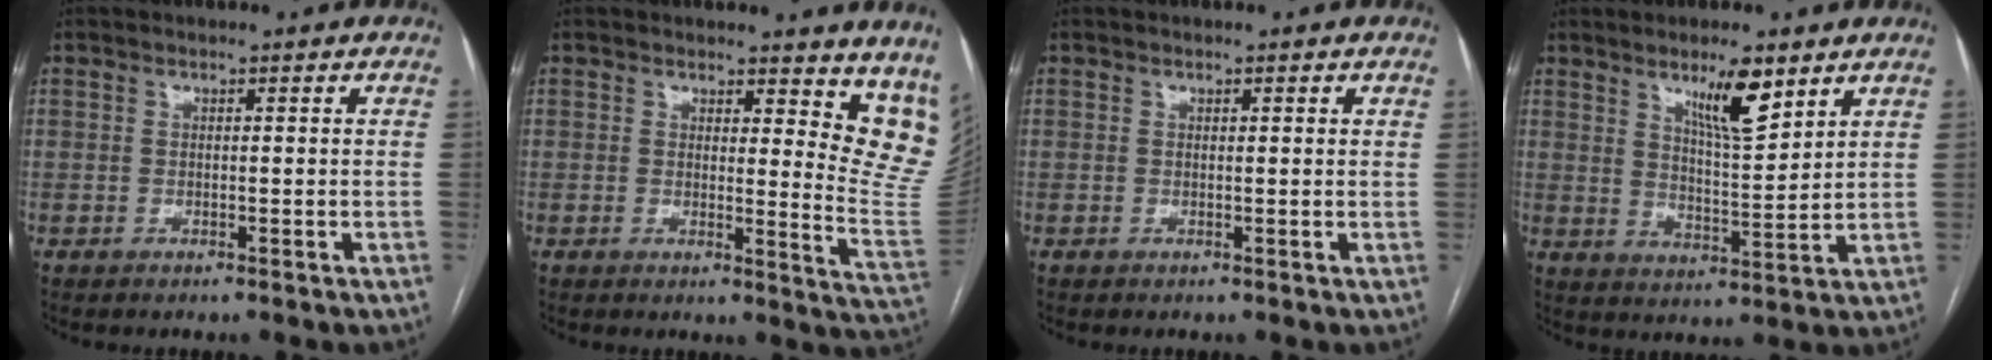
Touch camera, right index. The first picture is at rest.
{"total": 11.5, "force": [9.5, 3.2, 5.6], "torque": [-0.032, -0.053, 0.077]}
{"total": 0.6, "force": [0.4, 0.1, 0.4], "torque": [-0.006, 0.001, 0.003]}
{"total": 8.1, "force": [5.2, 1.4, 6.0], "torque": [-0.107, -0.007, 0.091]}